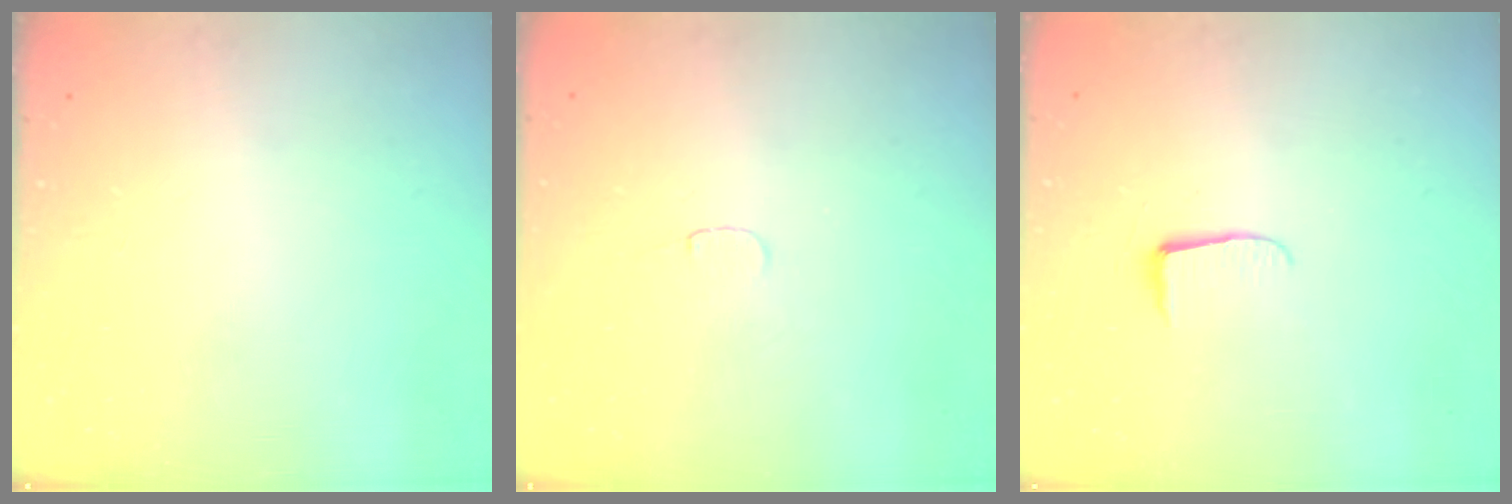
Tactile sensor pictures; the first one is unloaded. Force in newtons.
{"total": 3.1, "press": 3.1, "slide": 0.3}
{"total": 5.3, "press": 5.2, "slide": 0.7}